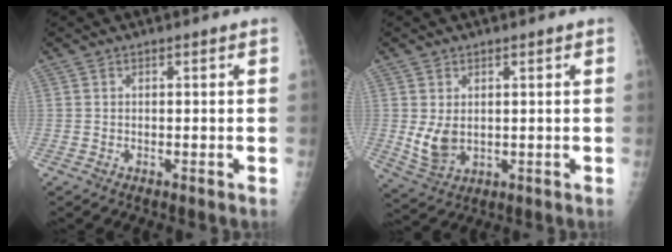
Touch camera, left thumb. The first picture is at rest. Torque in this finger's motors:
{"motor_torque": [0.49, 0.66, 0.75, -0.24, 0.08]}